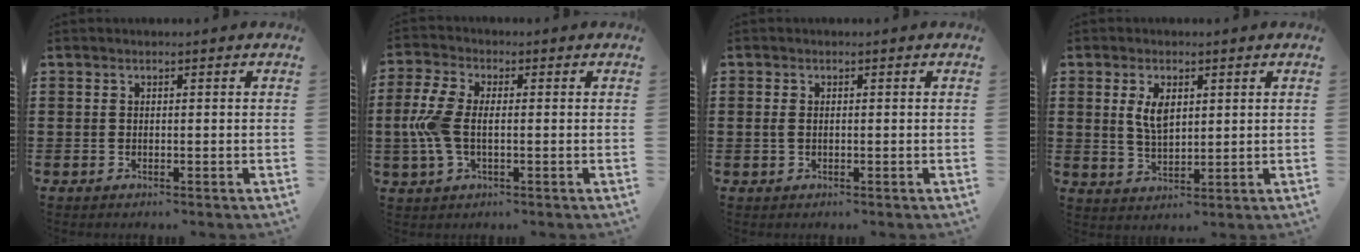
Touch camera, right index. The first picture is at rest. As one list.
[{"total": 6.8, "force": [-0.4, 3.5, 5.8], "torque": [-0.156, -0.007, -0.019]}, {"total": 0.9, "force": [0.0, 0.6, 0.7], "torque": [-0.017, 0.004, -0.001]}, {"total": 4.4, "force": [1.4, 2.2, 3.6], "torque": [-0.069, 0.004, 0.022]}]